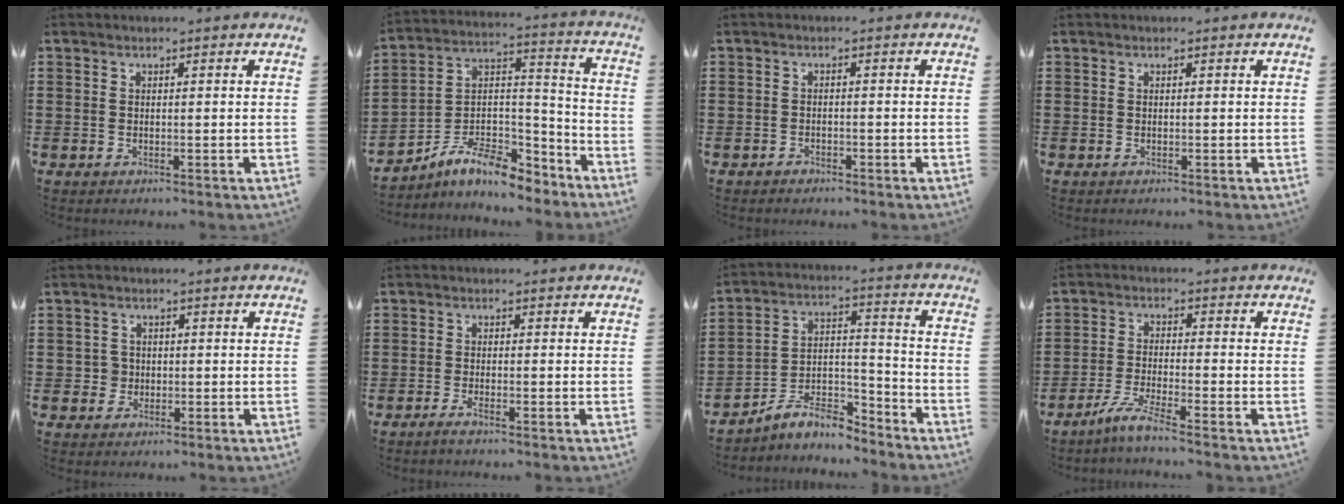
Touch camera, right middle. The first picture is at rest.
{"total": 9.3, "force": [-7.8, 2.7, 4.4], "torque": [-0.080, 0.018, -0.155]}
{"total": 1.0, "force": [-0.9, 0.4, 0.1], "torque": [-0.003, 0.002, -0.021]}
{"total": 0.0}
{"total": 1.9, "force": [-0.3, 1.9, 0.5], "torque": [-0.016, 0.006, -0.008]}
{"total": 1.3, "force": [-0.9, -0.3, 0.9], "torque": [-0.014, -0.003, -0.016]}
{"total": 8.1, "force": [-7.2, 2.3, 2.9], "torque": [-0.052, 0.017, -0.138]}
{"total": 4.6, "force": [-3.8, -0.2, 2.7], "torque": [-0.065, -0.011, -0.075]}